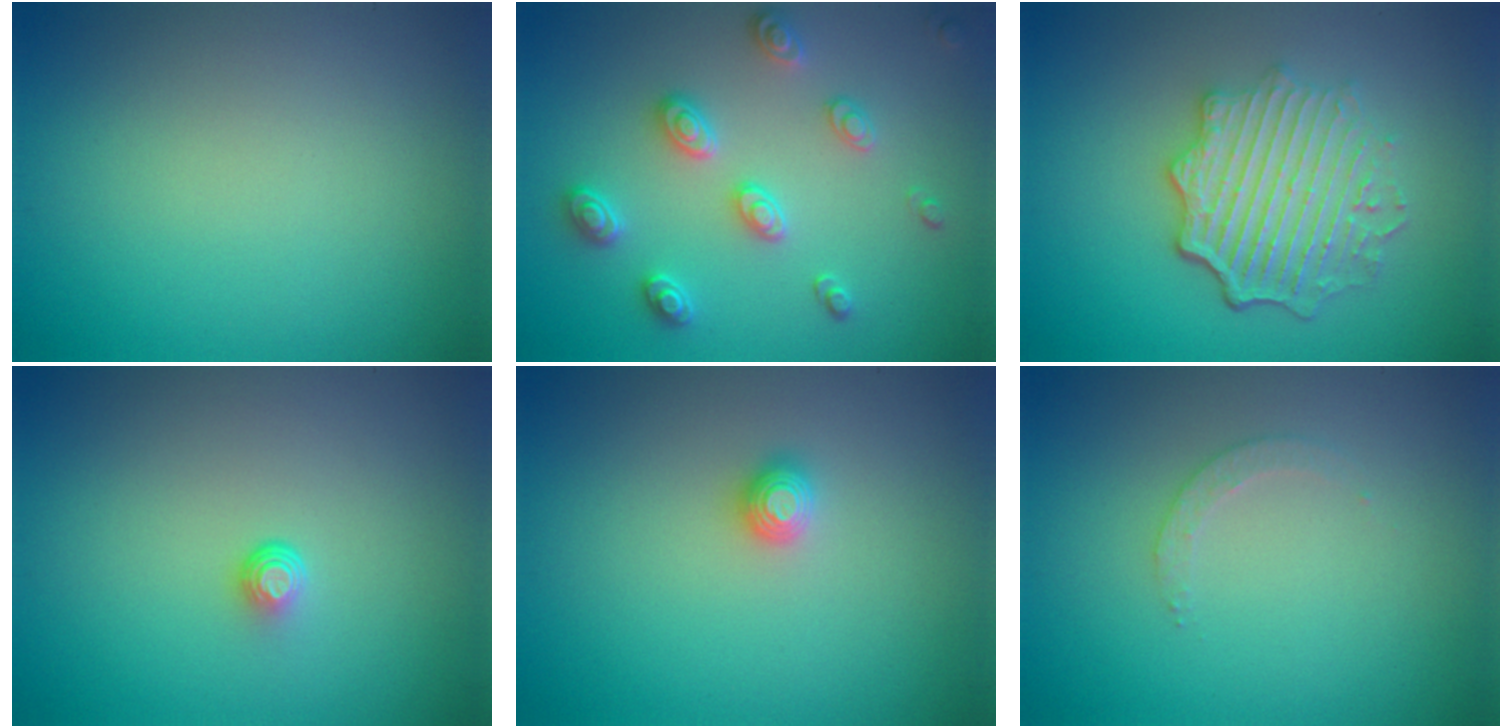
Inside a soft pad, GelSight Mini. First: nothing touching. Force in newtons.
{"total": 3.0, "press": 2.9, "slide": 0.6}
{"total": 5.7, "press": 4.4, "slide": 3.5}
{"total": 1.0, "press": 0.6, "slide": 0.8}
{"total": 1.2, "press": 1.1, "slide": 0.3}
{"total": 1.2, "press": 1.2, "slide": 0.3}